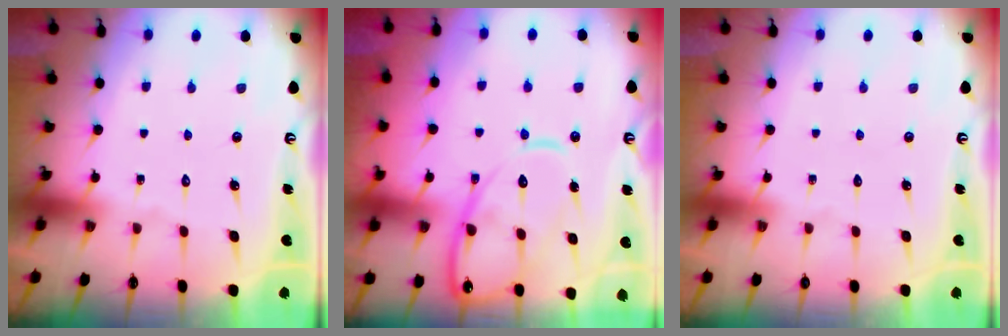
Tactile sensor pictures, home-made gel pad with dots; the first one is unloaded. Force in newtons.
{"total": 15.1, "press": 15.0, "slide": 1.5}
{"total": 0.0}